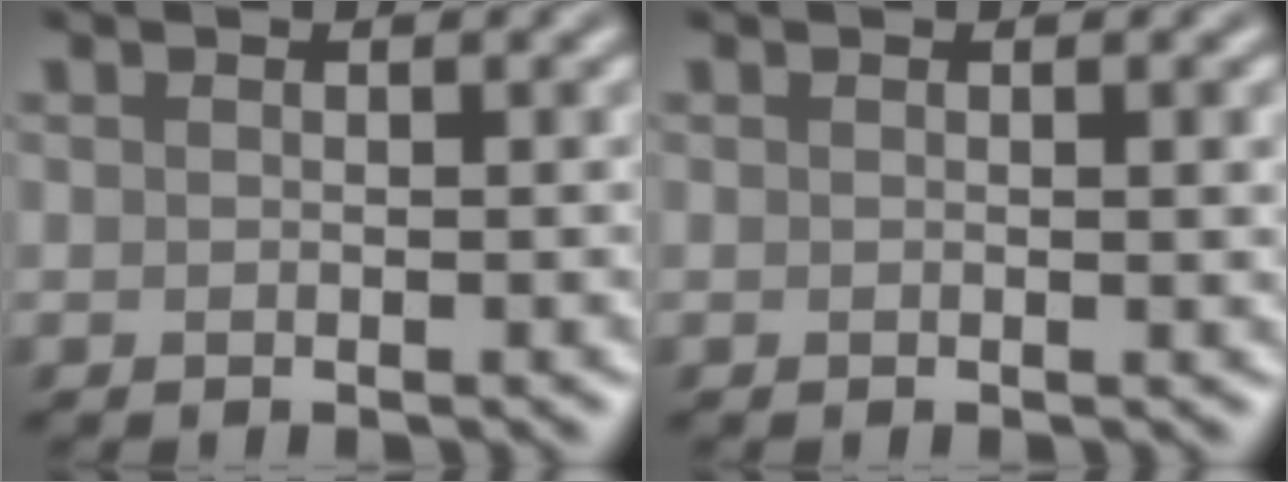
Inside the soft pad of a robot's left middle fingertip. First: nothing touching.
{"total": 1.3, "force": [0.2, 0.4, 1.2], "torque": [-0.013, 0.001, -0.001]}